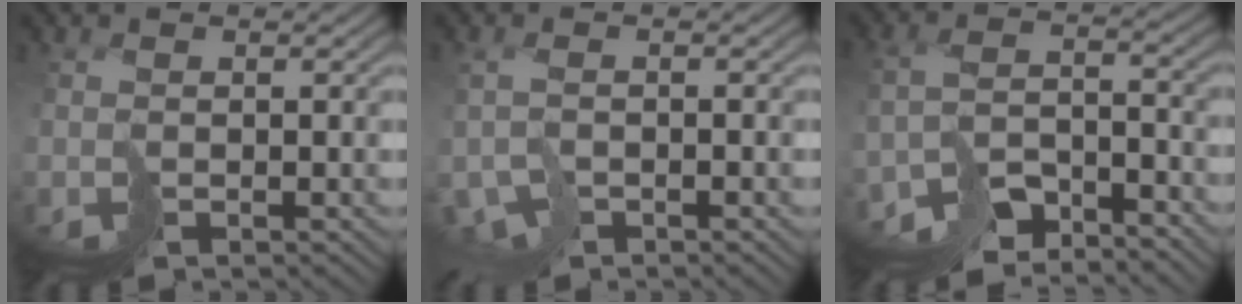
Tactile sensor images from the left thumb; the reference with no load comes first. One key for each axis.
{"total": 2.7, "fx": -1.9, "fy": 1.0, "fz": 1.6, "tx": -0.024, "ty": 0.002, "tz": -0.035}
{"total": 7.3, "fx": -6.7, "fy": 1.5, "fz": 2.4, "tx": -0.034, "ty": 0.006, "tz": -0.126}